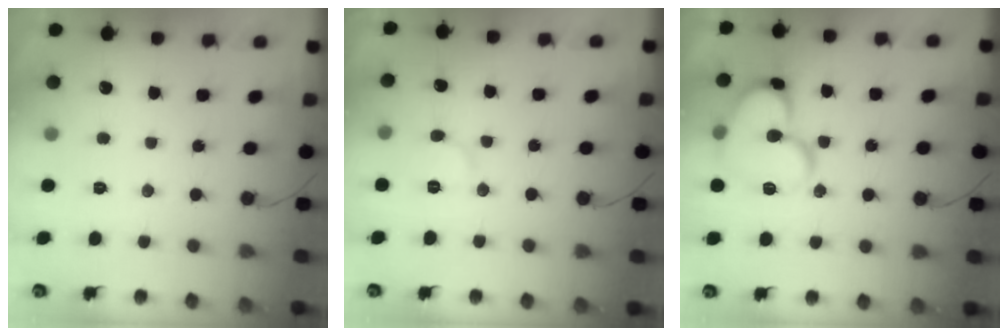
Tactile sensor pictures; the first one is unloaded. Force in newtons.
{"total": 6.3, "press": 6.3, "slide": 0.5}
{"total": 16.7, "press": 16.6, "slide": 1.8}